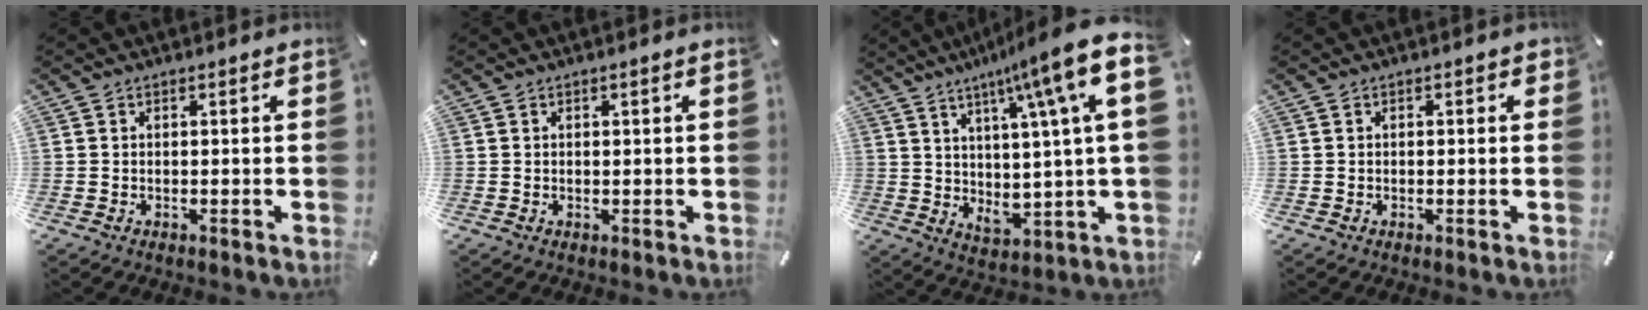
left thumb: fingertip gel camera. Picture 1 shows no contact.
{"total": 0.8, "force": [0.2, 0.0, 0.8], "torque": [-0.014, -0.001, 0.003]}
{"total": 16.3, "force": [7.0, 2.6, 14.5], "torque": [-0.232, -0.048, 0.099]}
{"total": 0.8, "force": [0.0, 0.4, 0.6], "torque": [-0.012, 0.002, 0.000]}